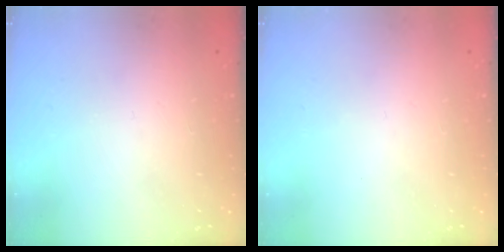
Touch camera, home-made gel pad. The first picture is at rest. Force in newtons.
{"total": 0.0}